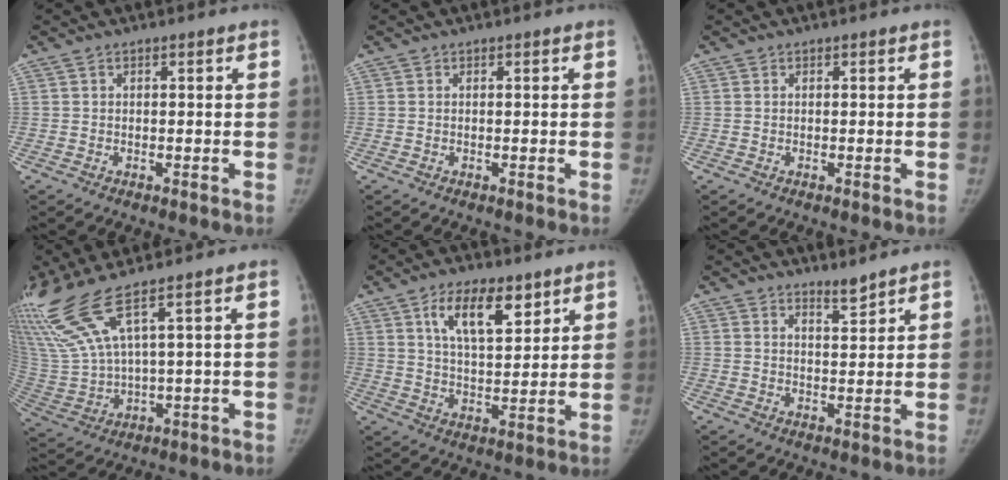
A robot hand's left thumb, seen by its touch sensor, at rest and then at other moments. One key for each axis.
{"total": 0.0}
{"total": 0.0}
{"total": 11.9, "fx": 8.1, "fy": 0.3, "fz": 8.7, "tx": -0.215, "ty": -0.033, "tz": 0.182}
{"total": 10.9, "fx": 5.9, "fy": 4.8, "fz": 7.8, "tx": -0.113, "ty": -0.031, "tz": 0.107}
{"total": 2.5, "fx": 2.4, "fy": 0.2, "fz": 0.6, "tx": -0.001, "ty": -0.028, "tz": 0.043}